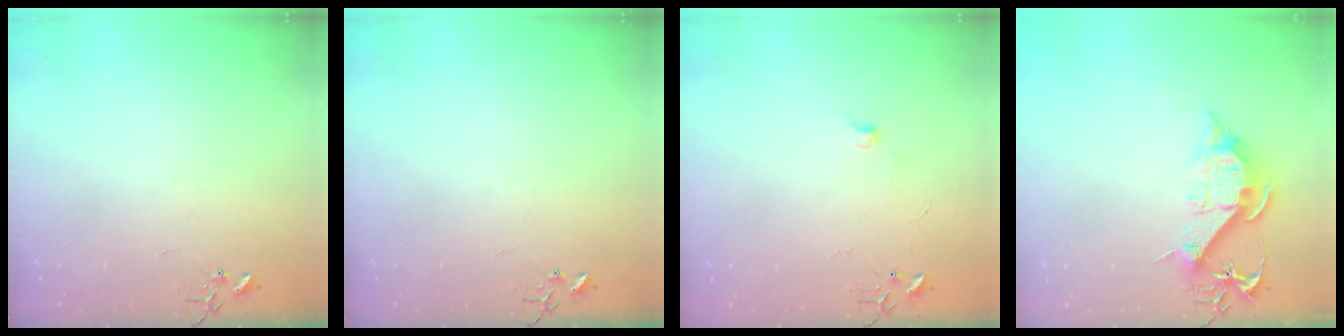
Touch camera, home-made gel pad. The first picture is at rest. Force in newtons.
{"total": 0.0}
{"total": 5.6, "press": 5.6, "slide": 0.7}
{"total": 11.4, "press": 11.3, "slide": 1.1}